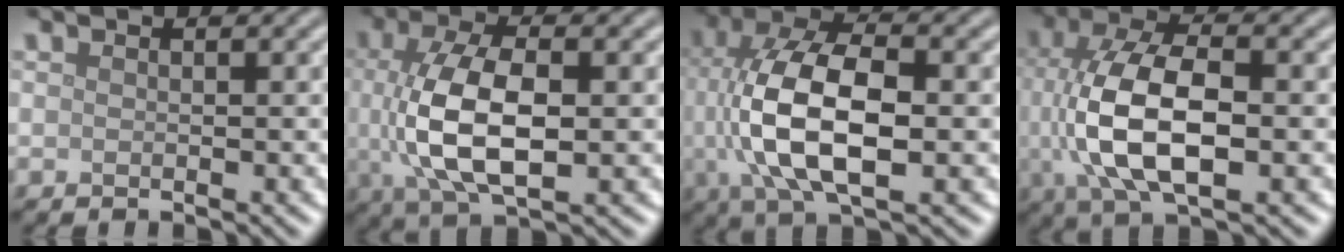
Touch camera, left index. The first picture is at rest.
{"total": 8.5, "force": [0.0, 4.0, 7.5], "torque": [-0.155, -0.001, 0.000]}
{"total": 10.6, "force": [-0.4, 4.8, 9.4], "torque": [-0.189, 0.005, -0.008]}
{"total": 10.0, "force": [-0.6, 4.7, 8.8], "torque": [-0.180, 0.003, -0.012]}